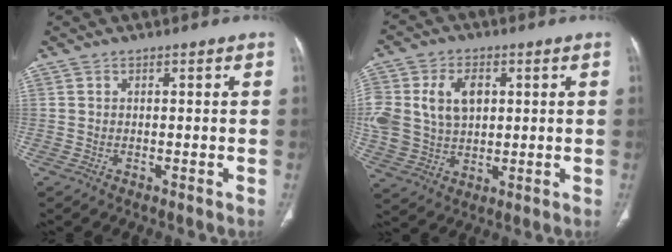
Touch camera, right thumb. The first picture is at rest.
{"total": 15.0, "force": [2.9, 10.8, 10.0], "torque": [-0.209, 0.001, 0.065]}